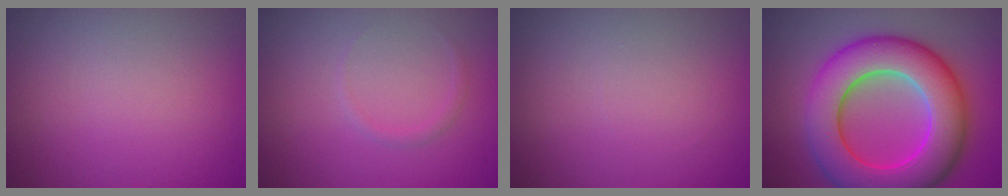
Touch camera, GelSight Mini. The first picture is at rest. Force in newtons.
{"total": 0.7, "press": 0.7, "slide": 0.1}
{"total": 0.0}
{"total": 11.3, "press": 11.3, "slide": 0.1}